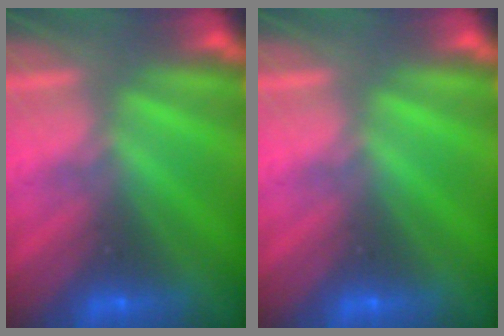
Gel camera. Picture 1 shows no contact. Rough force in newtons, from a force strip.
{"total": 0.0}